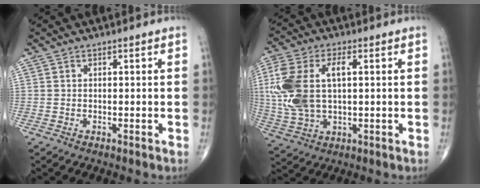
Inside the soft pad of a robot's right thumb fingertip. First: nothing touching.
{"total": 15.1, "force": [2.0, 8.1, 12.6], "torque": [-0.294, 0.011, 0.044]}